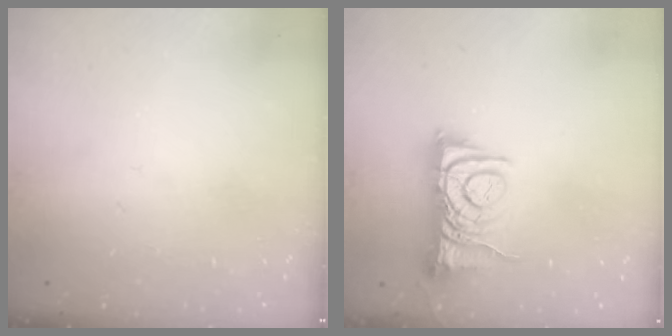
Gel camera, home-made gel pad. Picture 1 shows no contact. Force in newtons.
{"total": 8.8, "press": 8.8, "slide": 0.3}